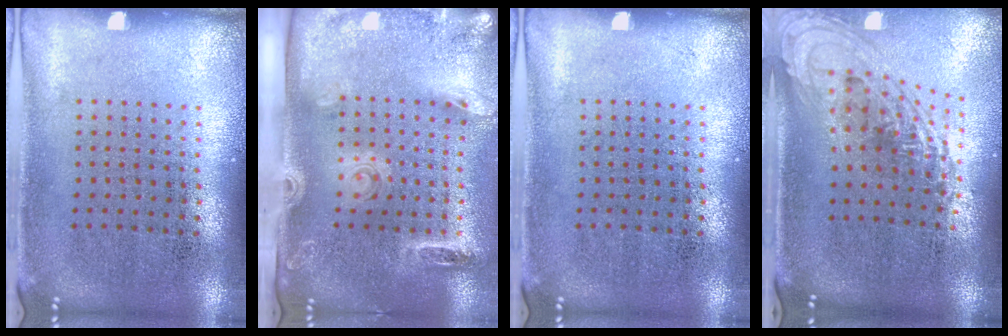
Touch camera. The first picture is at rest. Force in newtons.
{"total": 2.7, "press": 1.9, "slide": 1.9}
{"total": 0.0}
{"total": 1.9, "press": 1.5, "slide": 1.2}